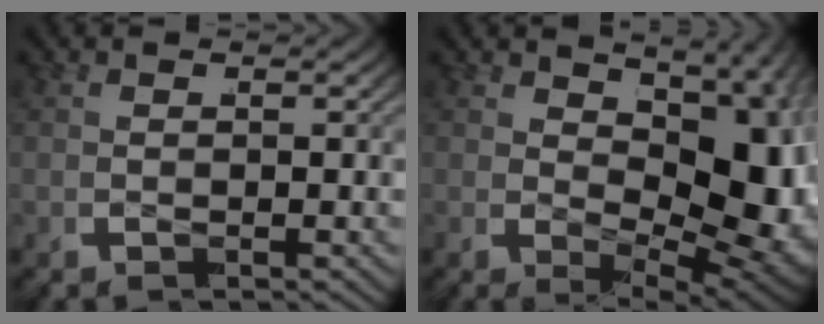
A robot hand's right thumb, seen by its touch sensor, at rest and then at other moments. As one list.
[{"total": 13.5, "force": [-0.7, 7.2, 11.5], "torque": [-0.185, -0.034, 0.011]}]